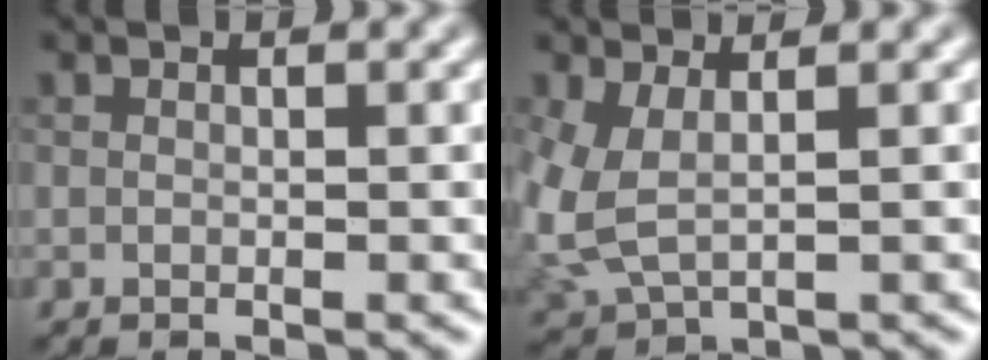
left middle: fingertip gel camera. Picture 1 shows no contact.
{"total": 4.0, "force": [0.6, 2.1, 3.3], "torque": [-0.097, -0.008, 0.014]}